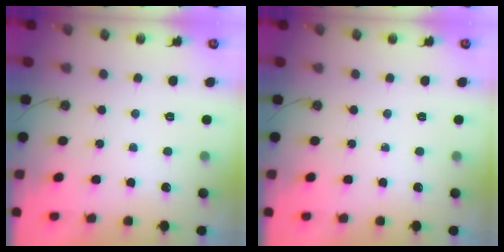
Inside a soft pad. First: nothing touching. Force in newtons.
{"total": 0.0}